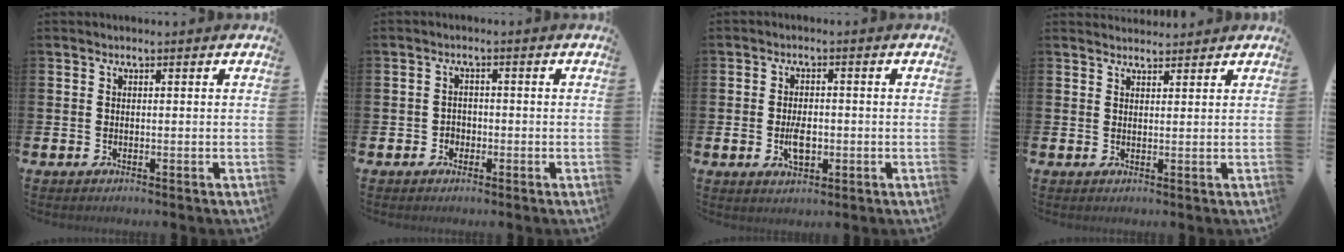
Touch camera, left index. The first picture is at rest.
{"total": 1.7, "force": [-0.9, 1.5, 0.2], "torque": [-0.004, 0.002, -0.022]}
{"total": 3.9, "force": [-0.7, 2.3, 3.1], "torque": [-0.044, 0.000, -0.014]}
{"total": 2.0, "force": [1.9, 0.5, 0.0], "torque": [0.004, -0.008, 0.034]}